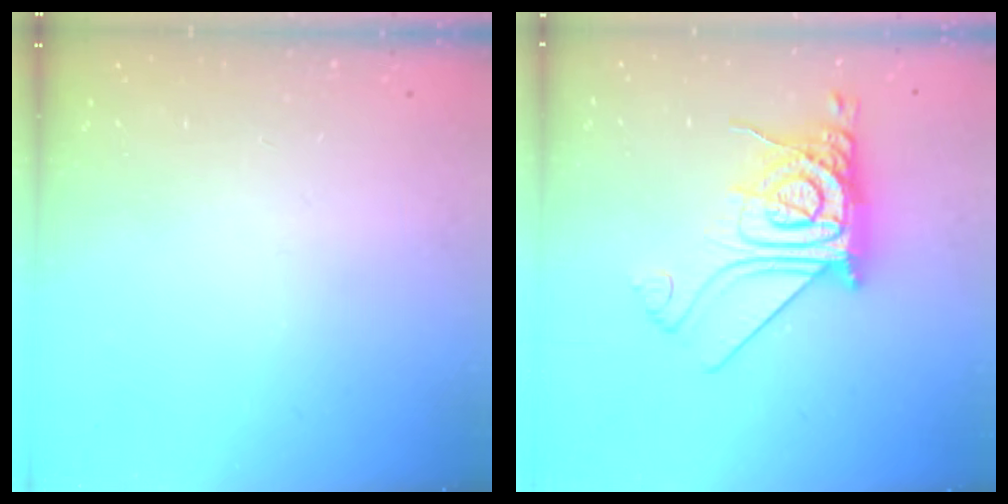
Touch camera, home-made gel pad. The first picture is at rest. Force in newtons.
{"total": 20.3, "press": 20.2, "slide": 2.3}